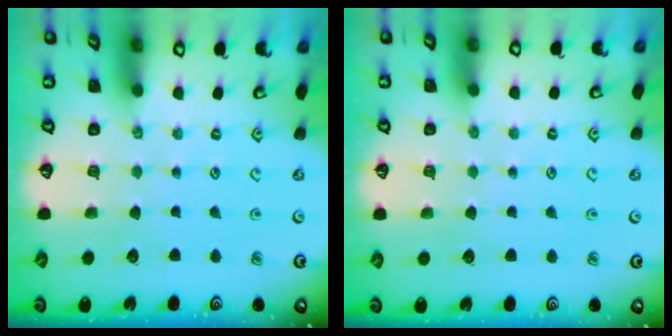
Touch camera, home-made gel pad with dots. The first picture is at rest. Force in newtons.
{"total": 0.8, "press": 0.8, "slide": 0.1}